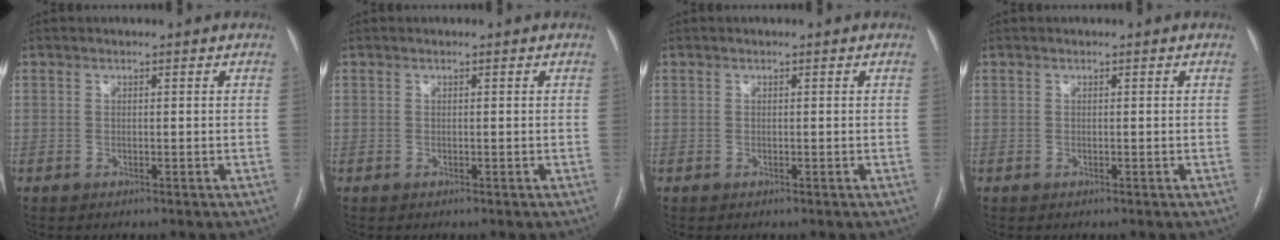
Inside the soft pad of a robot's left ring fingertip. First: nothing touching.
{"total": 0.0}
{"total": 0.0}
{"total": 0.0}